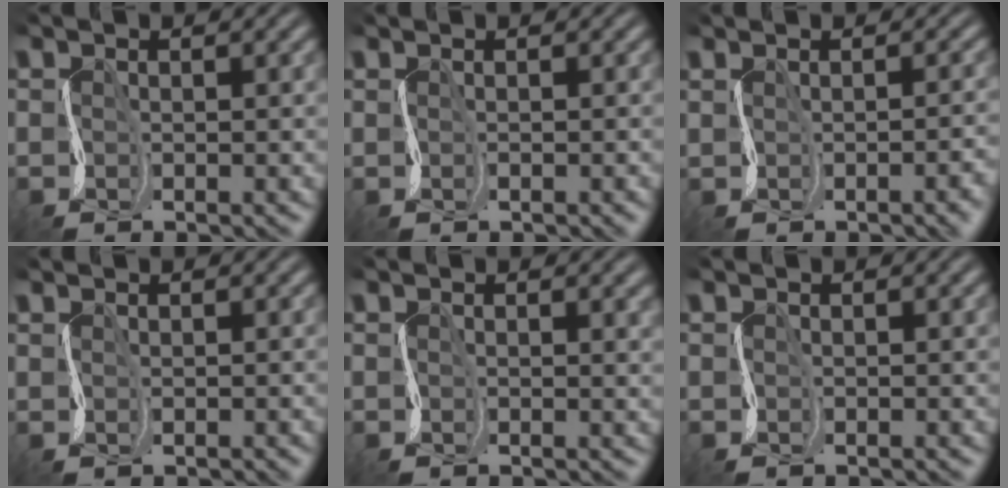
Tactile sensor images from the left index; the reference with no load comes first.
{"total": 0.8, "force": [0.2, -0.3, -0.8], "torque": [0.008, 0.000, 0.004]}
{"total": 2.8, "force": [-0.7, 1.4, 2.3], "torque": [-0.002, 0.007, 0.004]}
{"total": 0.8, "force": [0.5, -0.1, -0.6], "torque": [0.008, 0.002, 0.011]}
{"total": 1.4, "force": [0.6, 0.8, 1.0], "torque": [-0.002, 0.005, 0.008]}
{"total": 0.0}